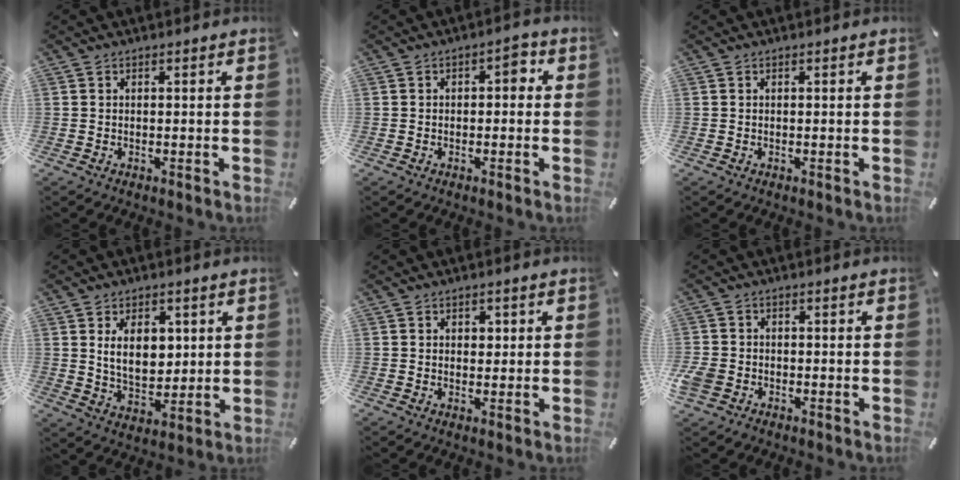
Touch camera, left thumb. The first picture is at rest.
{"total": 2.9, "force": [-0.3, 1.7, 2.3], "torque": [-0.032, 0.009, -0.015]}
{"total": 0.0}
{"total": 9.4, "force": [2.5, 6.5, 6.4], "torque": [-0.119, -0.002, 0.040]}
{"total": 1.5, "force": [0.3, 1.3, 0.5], "torque": [0.004, -0.001, -0.001]}
{"total": 3.7, "force": [-1.6, 3.0, 1.5], "torque": [-0.038, 0.005, -0.032]}